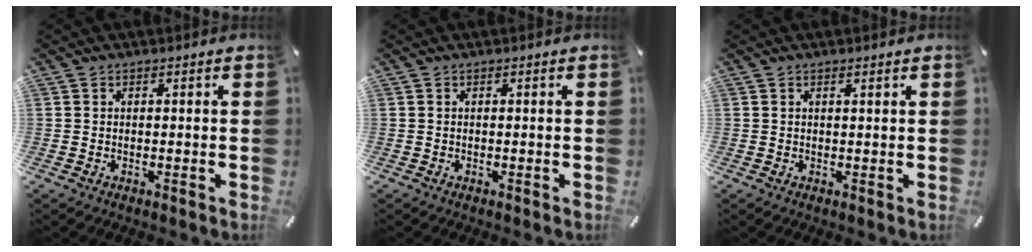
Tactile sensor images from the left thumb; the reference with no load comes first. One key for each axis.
{"total": 0.0}
{"total": 0.7, "fx": 0.5, "fy": 0.0, "fz": 0.5, "tx": -0.009, "ty": -0.001, "tz": 0.008}